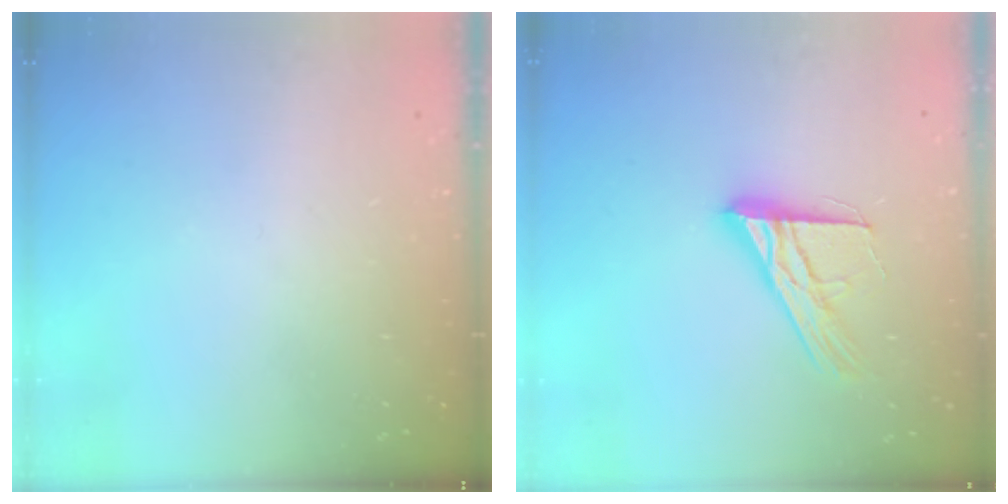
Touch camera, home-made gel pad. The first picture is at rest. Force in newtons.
{"total": 14.0, "press": 14.0, "slide": 1.0}